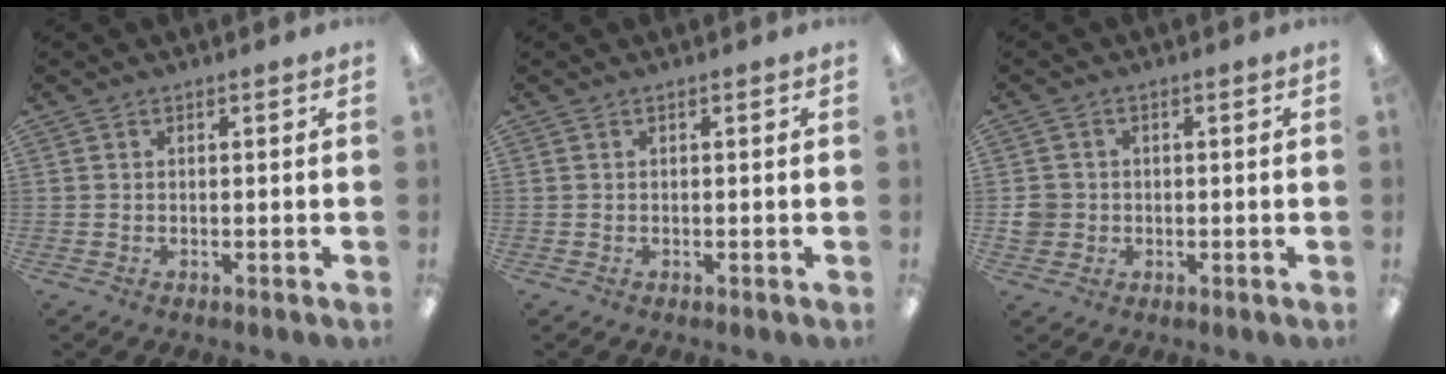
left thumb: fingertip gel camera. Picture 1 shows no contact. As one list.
[{"total": 0.0}, {"total": 4.0, "force": [-0.2, 3.9, 0.8], "torque": [-0.010, 0.007, -0.004]}]